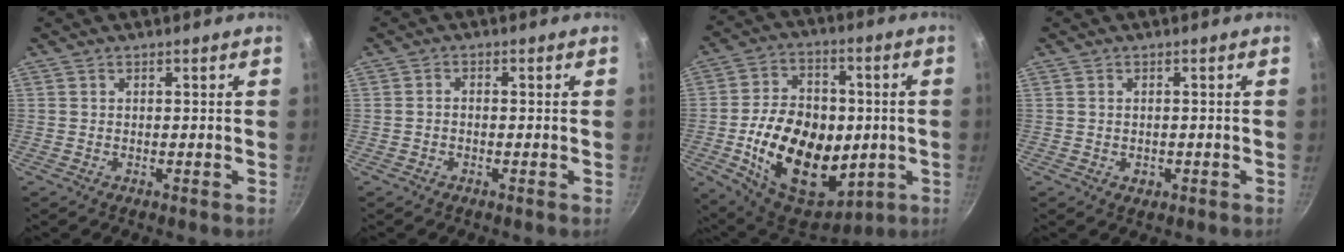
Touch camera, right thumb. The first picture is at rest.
{"total": 1.2, "force": [-0.5, 0.8, 0.8], "torque": [-0.014, 0.010, -0.011]}
{"total": 24.7, "force": [-3.3, 16.7, 17.9], "torque": [-0.261, 0.014, -0.036]}
{"total": 1.7, "force": [-0.4, 1.3, 1.0], "torque": [-0.012, 0.000, -0.005]}